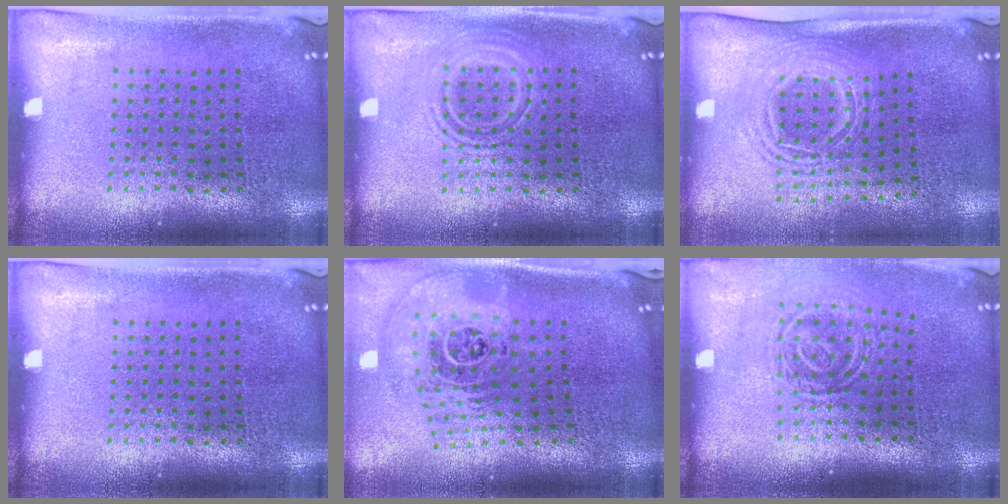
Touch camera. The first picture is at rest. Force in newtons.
{"total": 2.1, "press": 2.1, "slide": 0.3}
{"total": 1.6, "press": 1.3, "slide": 1.0}
{"total": 0.0}
{"total": 2.8, "press": 1.9, "slide": 2.1}
{"total": 1.7, "press": 1.2, "slide": 1.3}